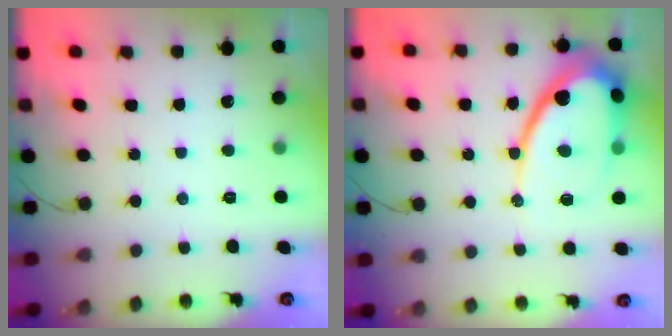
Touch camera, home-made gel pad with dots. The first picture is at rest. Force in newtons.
{"total": 15.4, "press": 15.3, "slide": 1.6}